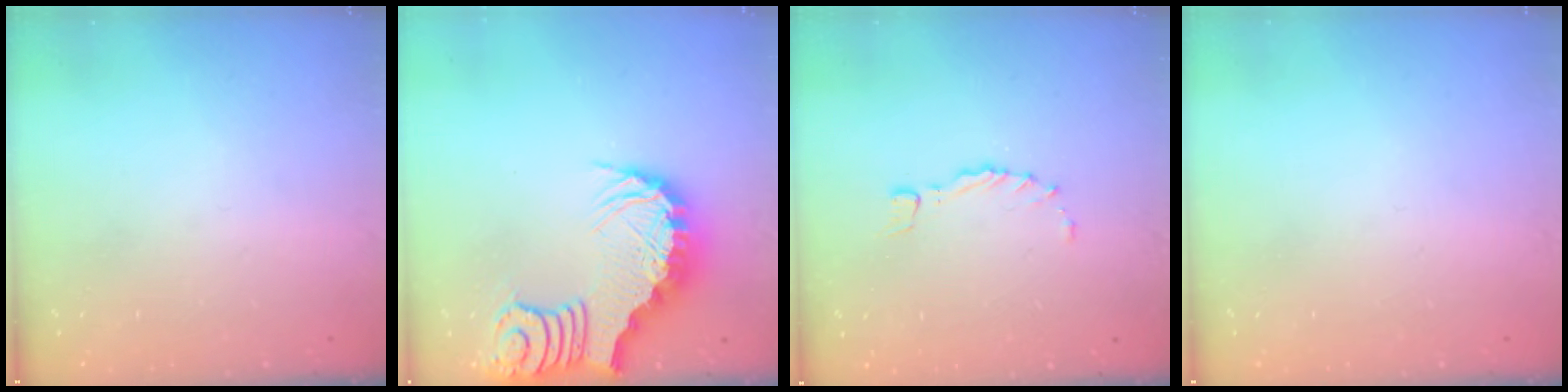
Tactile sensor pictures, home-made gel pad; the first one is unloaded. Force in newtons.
{"total": 3.9, "press": 3.8, "slide": 0.7}
{"total": 0.8, "press": 0.7, "slide": 0.3}
{"total": 0.0}